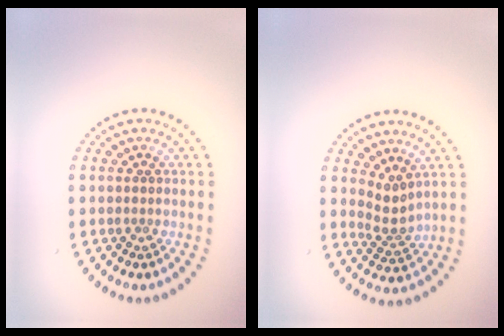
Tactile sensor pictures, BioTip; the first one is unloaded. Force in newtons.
{"total": 2.2, "press": 1.4, "slide": 1.7}